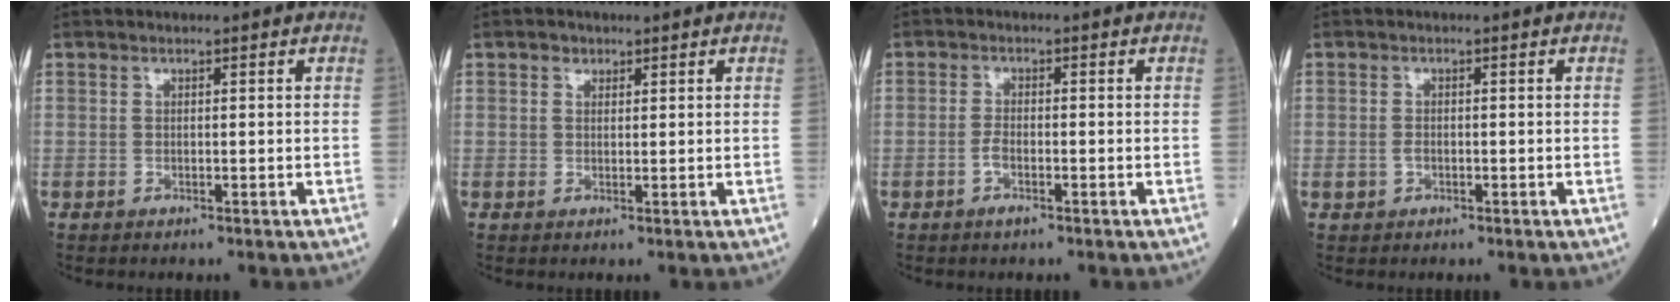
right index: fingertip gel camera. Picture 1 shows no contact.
{"total": 0.9, "force": [0.7, 0.5, 0.3], "torque": [-0.002, -0.004, 0.008]}
{"total": 2.1, "force": [-1.1, 0.5, 1.7], "torque": [-0.036, 0.000, -0.021]}
{"total": 1.2, "force": [-0.4, 0.9, 0.8], "torque": [-0.015, 0.001, -0.003]}